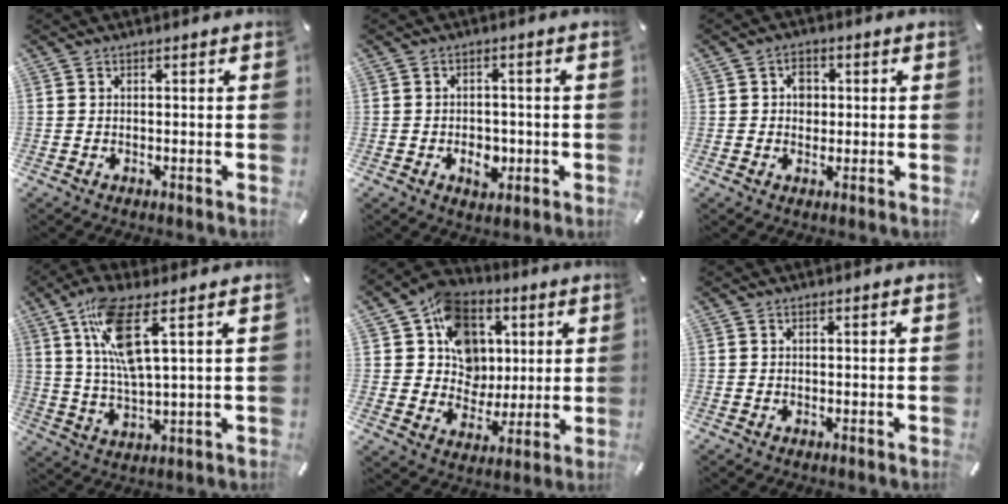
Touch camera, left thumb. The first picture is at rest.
{"total": 5.2, "force": [-1.5, 3.8, 3.2], "torque": [-0.042, -0.001, -0.027]}
{"total": 3.6, "force": [0.4, 3.1, 1.8], "torque": [-0.014, -0.002, 0.001]}
{"total": 12.2, "force": [5.3, 2.9, 10.6], "torque": [-0.221, -0.013, 0.089]}
{"total": 13.6, "force": [3.6, 12.2, 4.8], "torque": [-0.077, -0.023, 0.074]}
{"total": 0.0}